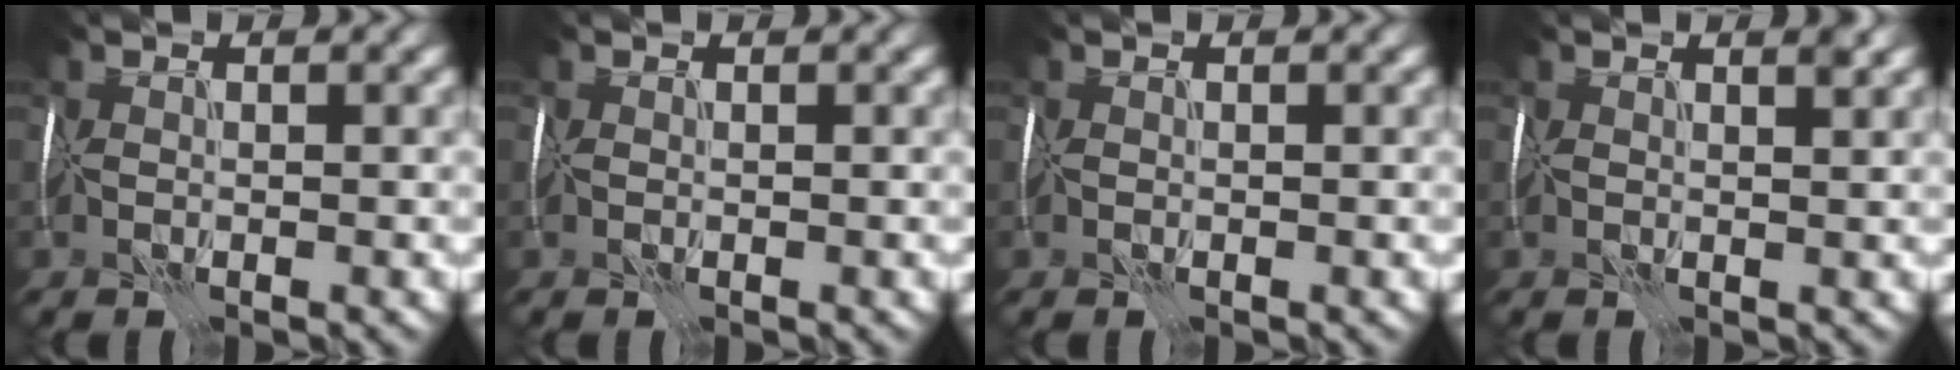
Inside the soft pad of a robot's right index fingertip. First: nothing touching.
{"total": 0.0}
{"total": 0.0}
{"total": 1.4, "force": [0.9, 0.3, 0.9], "torque": [-0.008, 0.003, 0.014]}